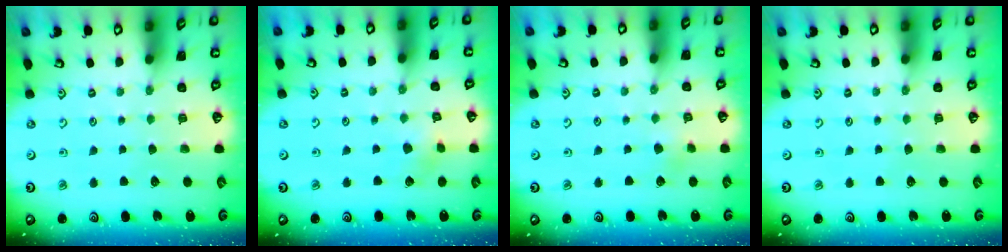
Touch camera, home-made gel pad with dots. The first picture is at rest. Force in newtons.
{"total": 3.7, "press": 3.6, "slide": 0.6}
{"total": 3.2, "press": 3.0, "slide": 0.9}
{"total": 0.0}